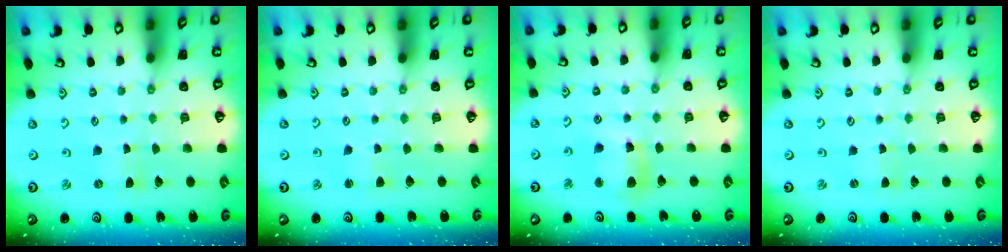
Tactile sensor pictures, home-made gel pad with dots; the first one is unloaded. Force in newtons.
{"total": 1.2, "press": 1.1, "slide": 0.1}
{"total": 10.7, "press": 10.6, "slide": 1.3}
{"total": 0.0}